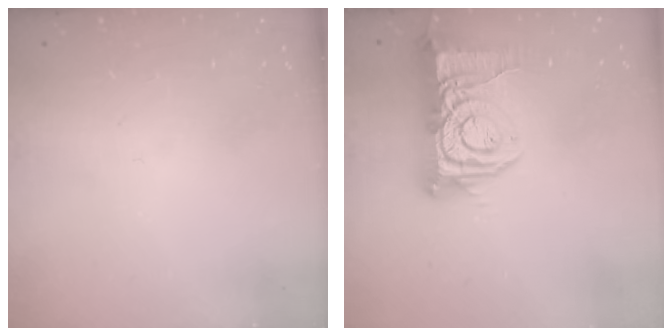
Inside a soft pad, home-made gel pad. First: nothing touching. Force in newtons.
{"total": 11.9, "press": 11.9, "slide": 1.2}